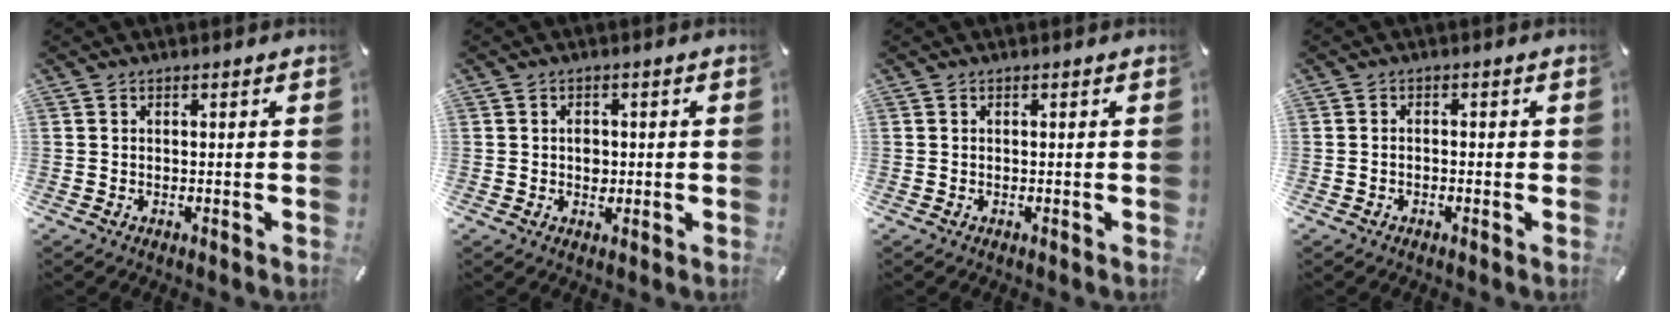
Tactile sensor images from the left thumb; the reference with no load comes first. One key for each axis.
{"total": 3.0, "fx": -0.2, "fy": 2.4, "fz": 1.7, "tx": -0.016, "ty": -0.001, "tz": -0.008}
{"total": 0.0}
{"total": 1.6, "fx": -1.0, "fy": 1.1, "fz": 0.7, "tx": -0.014, "ty": 0.007, "tz": -0.021}